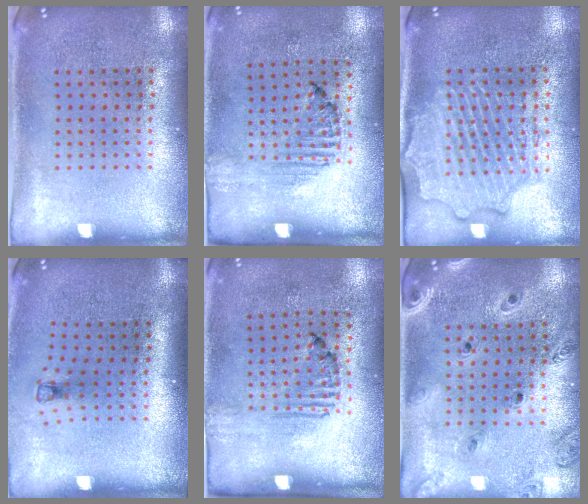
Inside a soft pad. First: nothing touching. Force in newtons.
{"total": 1.3, "press": 1.1, "slide": 0.7}
{"total": 2.3, "press": 2.2, "slide": 0.5}
{"total": 0.7, "press": 0.4, "slide": 0.6}
{"total": 1.7, "press": 1.1, "slide": 1.3}
{"total": 1.4, "press": 1.3, "slide": 0.3}